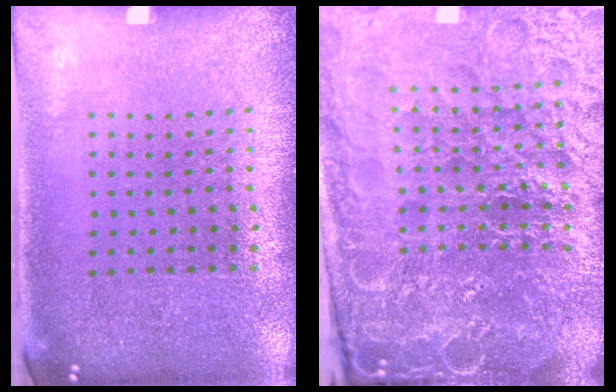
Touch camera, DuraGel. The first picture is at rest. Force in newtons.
{"total": 6.9, "press": 6.0, "slide": 3.3}